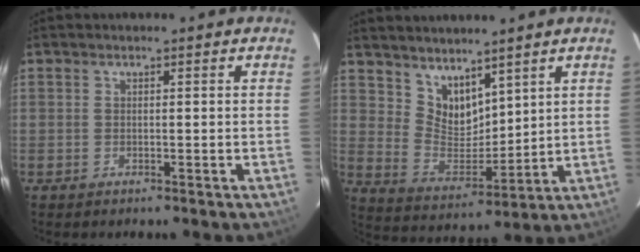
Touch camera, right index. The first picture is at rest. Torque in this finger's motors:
{"motor_torque": [-0.07, 0.11, 0.10, 0.01]}